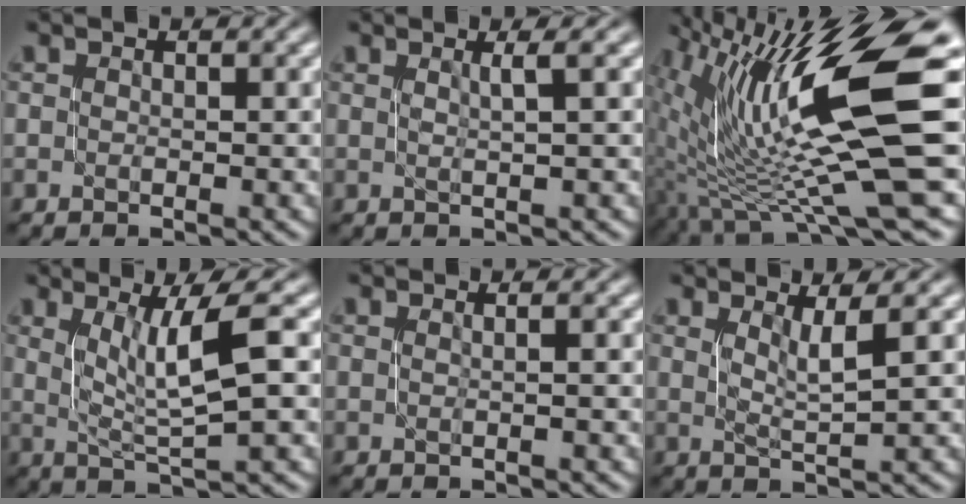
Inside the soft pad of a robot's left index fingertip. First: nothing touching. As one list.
[{"total": 1.8, "force": [0.7, 0.3, 1.6], "torque": [-0.022, 0.004, 0.006]}, {"total": 14.5, "force": [1.6, 2.9, 14.1], "torque": [-0.243, 0.003, 0.043]}, {"total": 5.4, "force": [1.4, 1.0, 5.1], "torque": [-0.086, 0.000, 0.029]}, {"total": 0.9, "force": [0.1, 0.4, 0.8], "torque": [-0.007, 0.002, -0.006]}, {"total": 2.5, "force": [1.0, 0.3, 2.3], "torque": [-0.038, -0.005, 0.023]}]